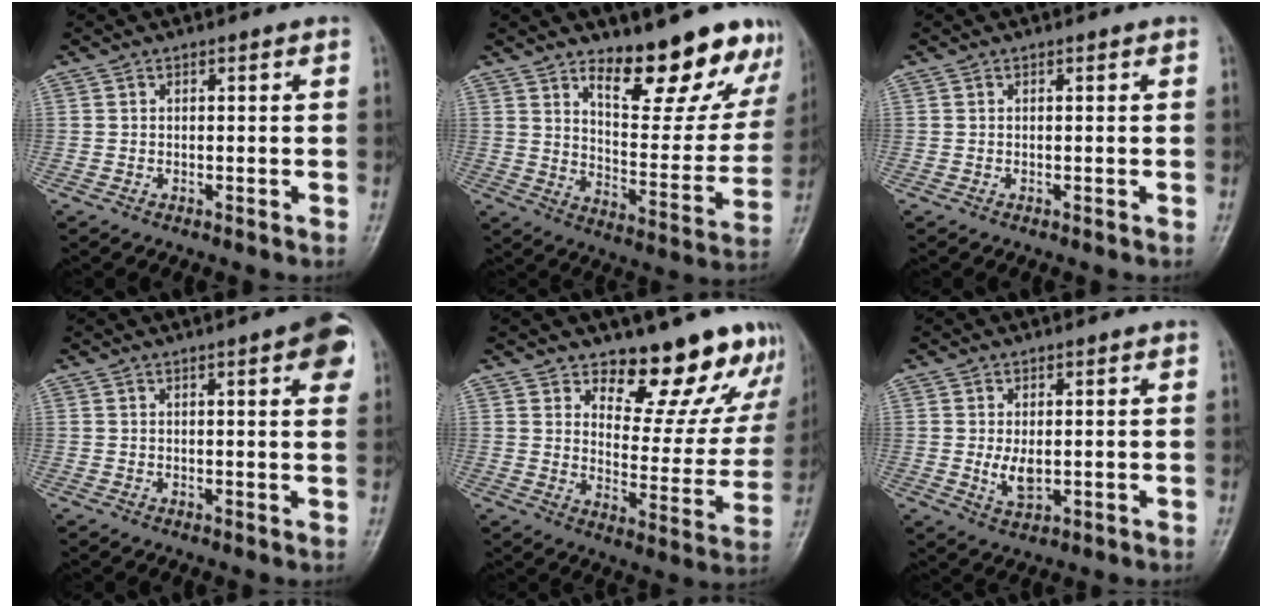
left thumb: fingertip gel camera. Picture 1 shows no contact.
{"total": 17.8, "force": [13.0, 6.5, 10.2], "torque": [-0.072, -0.103, 0.186]}
{"total": 0.0}
{"total": 6.9, "force": [3.0, 1.5, 6.0], "torque": [-0.062, -0.003, 0.030]}
{"total": 16.0, "force": [13.0, 6.6, 6.6], "torque": [-0.021, -0.107, 0.167]}
{"total": 4.3, "force": [0.1, 2.4, 3.6], "torque": [-0.061, -0.010, 0.007]}